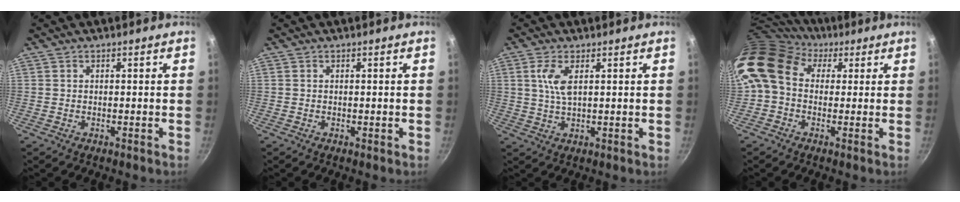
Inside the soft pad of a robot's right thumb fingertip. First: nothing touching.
{"total": 0.0}
{"total": 4.7, "force": [1.5, 1.7, 4.1], "torque": [-0.087, -0.003, 0.033]}
{"total": 12.6, "force": [3.0, 9.7, 7.6], "torque": [-0.133, 0.021, 0.031]}